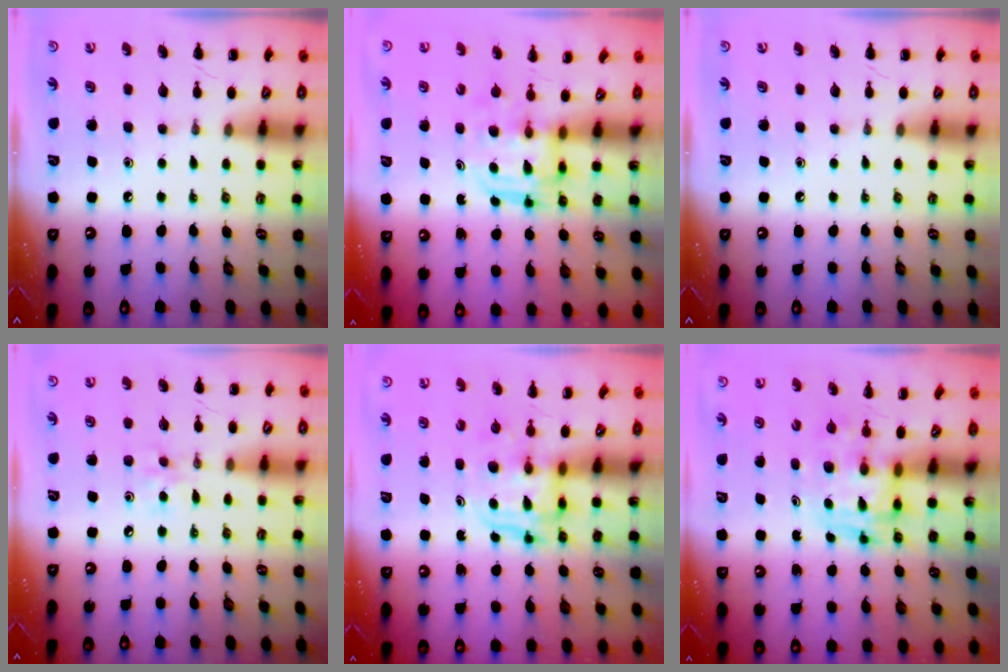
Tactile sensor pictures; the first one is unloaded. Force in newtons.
{"total": 3.1, "press": 3.1, "slide": 0.2}
{"total": 0.0}
{"total": 3.0, "press": 2.8, "slide": 1.0}
{"total": 3.5, "press": 3.5, "slide": 0.3}
{"total": 3.4, "press": 3.4, "slide": 0.6}